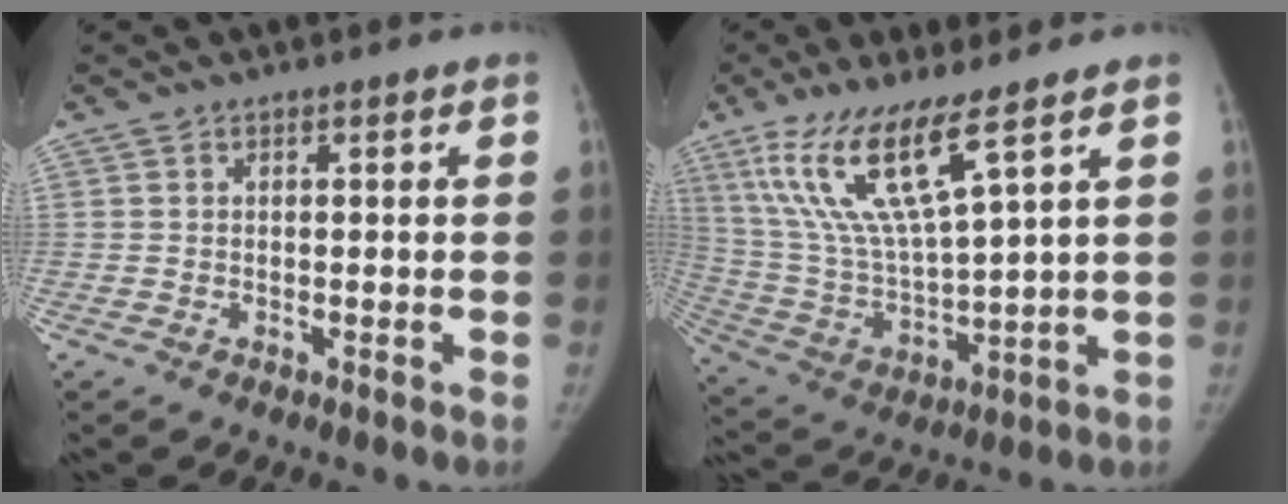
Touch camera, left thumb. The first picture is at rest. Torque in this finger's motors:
{"motor_torque": [0.53, 0.08, 2.02, -0.75, 0.22]}